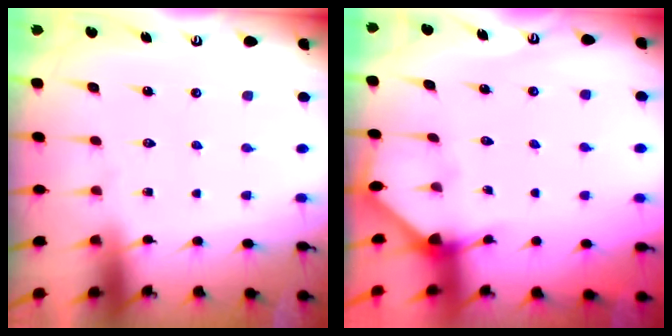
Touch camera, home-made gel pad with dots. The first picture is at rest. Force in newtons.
{"total": 2.7, "press": 2.7, "slide": 0.2}